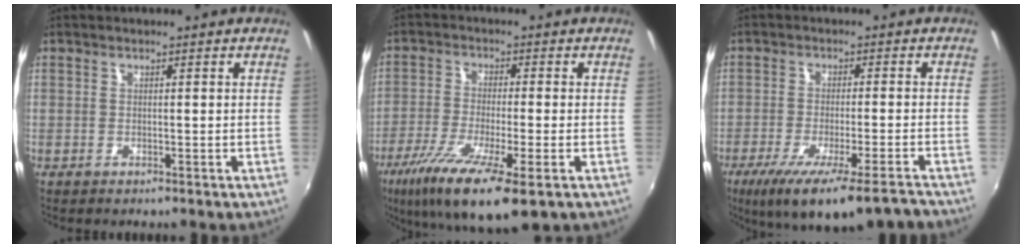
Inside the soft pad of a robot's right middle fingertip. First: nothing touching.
{"total": 14.4, "force": [-7.7, 2.9, 11.8], "torque": [-0.239, -0.050, -0.137]}
{"total": 14.6, "force": [-10.9, 1.4, 9.6], "torque": [-0.176, -0.054, -0.171]}